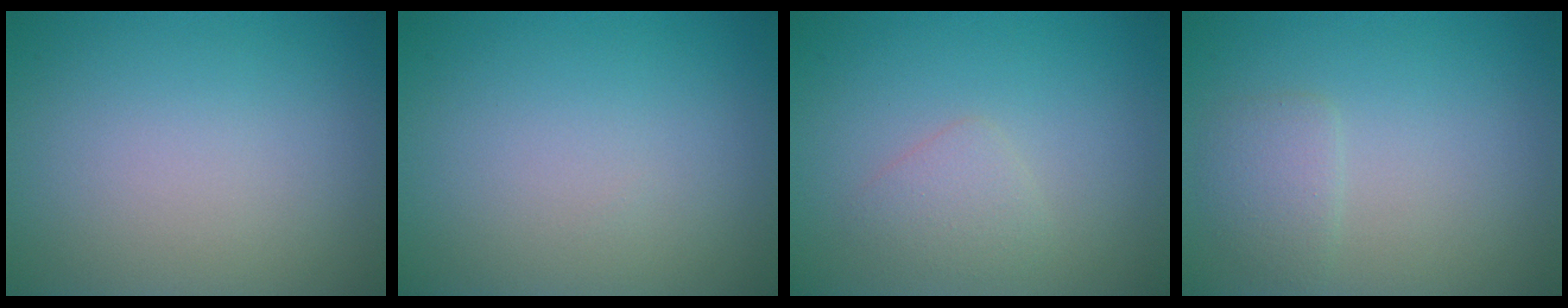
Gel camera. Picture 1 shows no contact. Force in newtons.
{"total": 0.0}
{"total": 1.6, "press": 1.6, "slide": 0.1}
{"total": 1.7, "press": 1.7, "slide": 0.1}